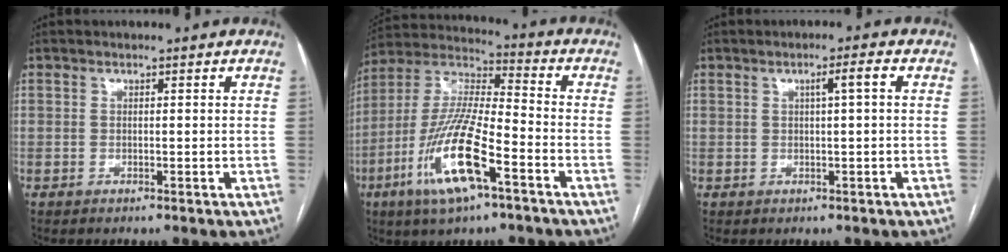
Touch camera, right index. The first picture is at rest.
{"total": 16.5, "force": [-7.5, 3.0, 14.4], "torque": [-0.303, -0.015, -0.136]}
{"total": 2.3, "force": [0.4, -0.3, 2.3], "torque": [-0.037, 0.004, 0.008]}